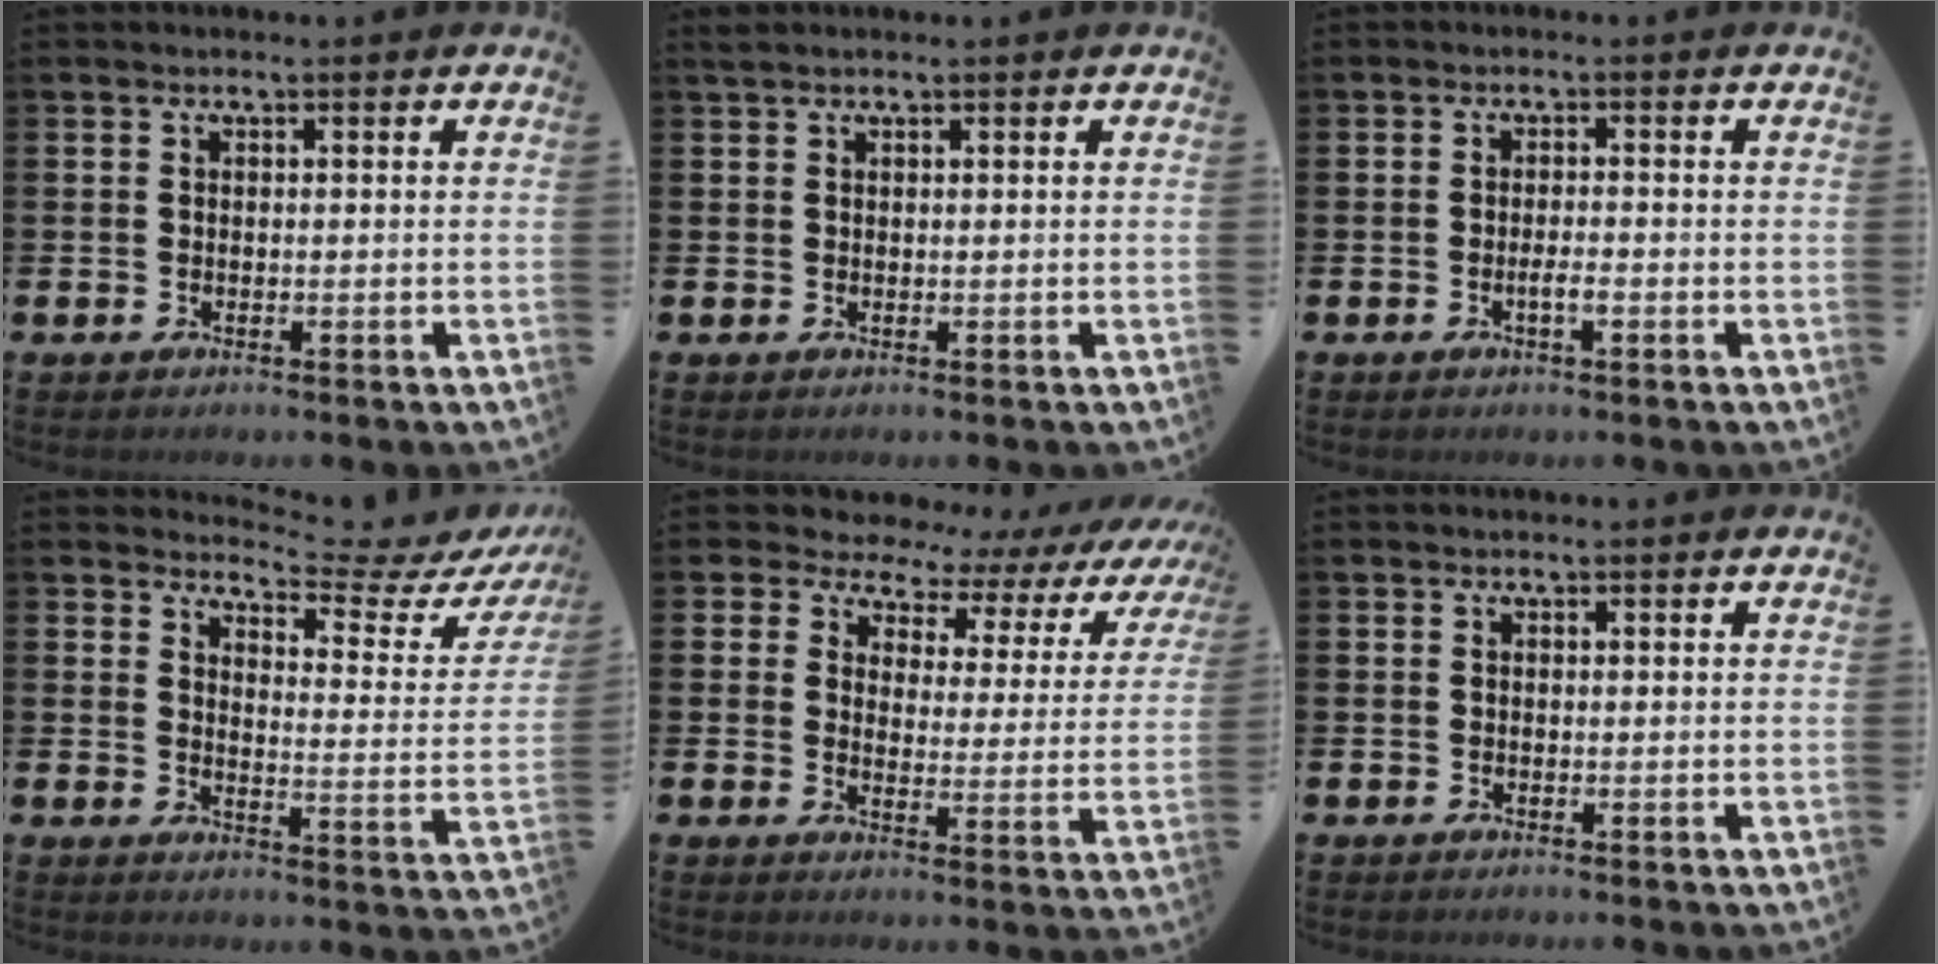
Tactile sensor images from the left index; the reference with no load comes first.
{"total": 0.8, "force": [0.7, 0.1, 0.3], "torque": [-0.002, 0.000, 0.012]}
{"total": 1.4, "force": [-0.6, 0.2, 1.3], "torque": [-0.028, 0.001, -0.010]}
{"total": 4.6, "force": [4.4, 0.9, 1.3], "torque": [-0.034, -0.043, 0.067]}
{"total": 5.0, "force": [4.0, 2.9, 0.3], "torque": [-0.034, -0.040, 0.061]}
{"total": 0.0}